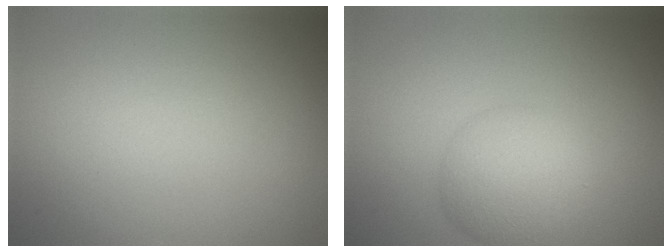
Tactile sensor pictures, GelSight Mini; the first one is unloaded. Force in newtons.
{"total": 5.3, "press": 5.3, "slide": 0.1}